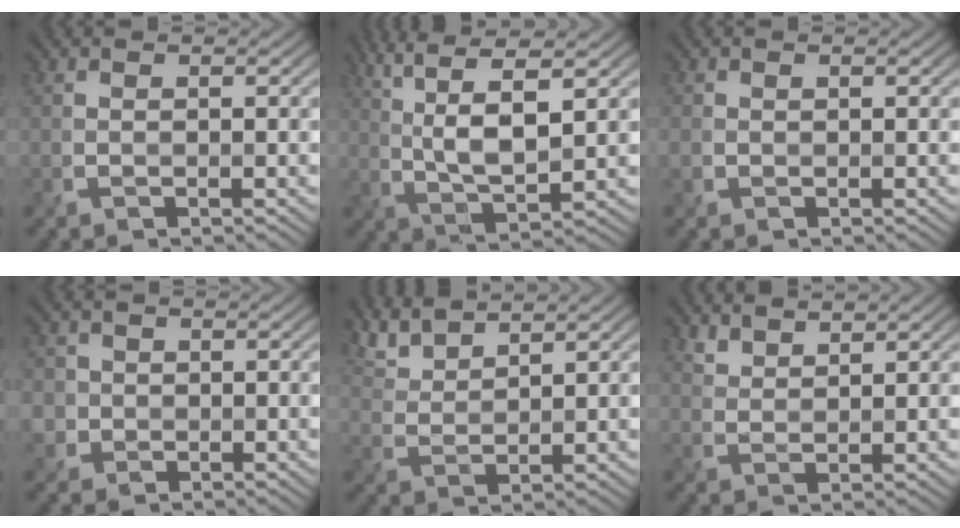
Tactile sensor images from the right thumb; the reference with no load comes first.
{"total": 8.7, "force": [3.4, 2.3, 7.6], "torque": [-0.165, 0.011, 0.067]}
{"total": 1.0, "force": [0.2, 0.9, 0.5], "torque": [-0.015, -0.001, 0.004]}
{"total": 3.0, "force": [0.2, 3.0, 0.4], "torque": [-0.014, -0.001, 0.000]}
{"total": 4.9, "force": [4.2, 0.9, 2.3], "torque": [-0.064, 0.009, 0.089]}
{"total": 2.6, "force": [2.3, 0.7, 0.8], "torque": [-0.023, 0.000, 0.055]}